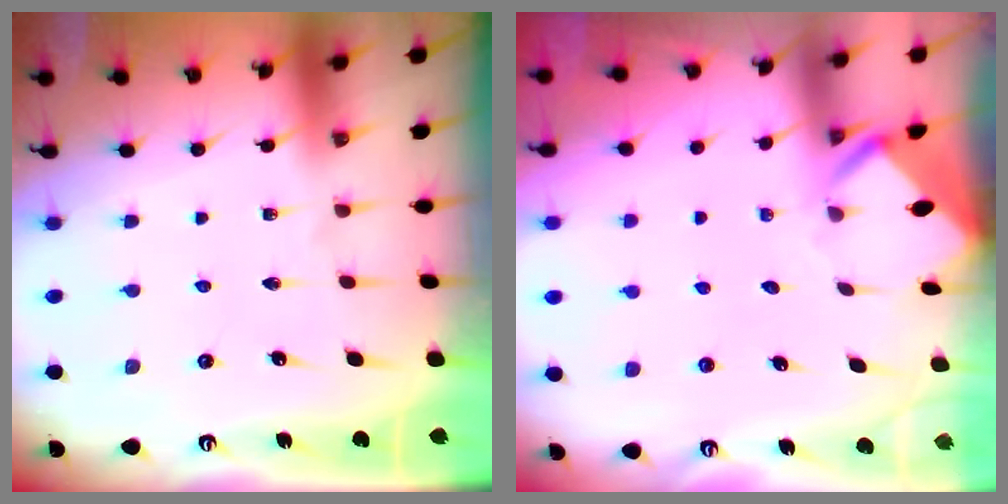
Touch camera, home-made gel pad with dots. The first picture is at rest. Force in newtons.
{"total": 3.5, "press": 3.5, "slide": 0.1}